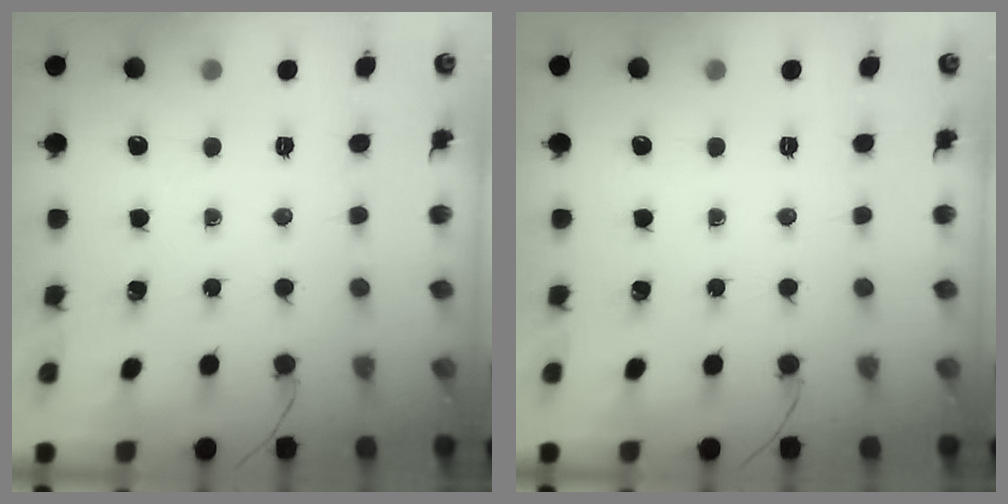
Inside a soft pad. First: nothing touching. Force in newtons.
{"total": 0.0}